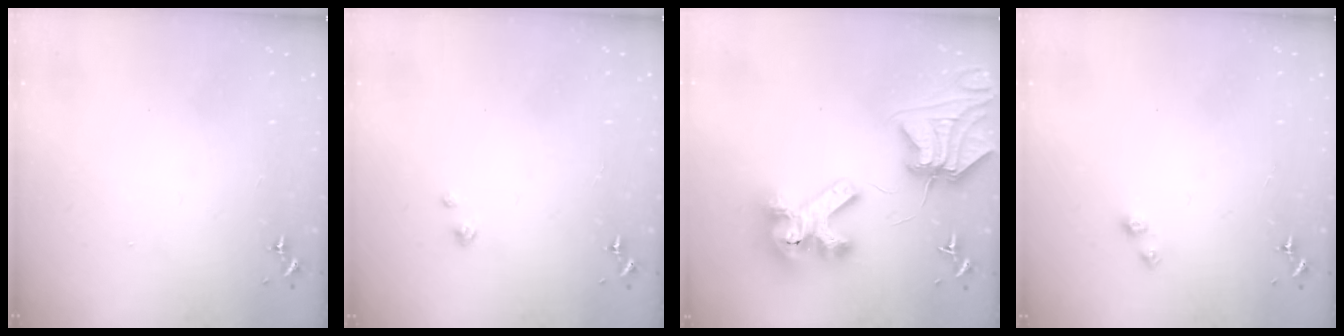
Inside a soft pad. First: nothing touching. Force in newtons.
{"total": 1.6, "press": 1.6, "slide": 0.2}
{"total": 15.4, "press": 15.3, "slide": 1.9}
{"total": 3.4, "press": 3.3, "slide": 0.7}